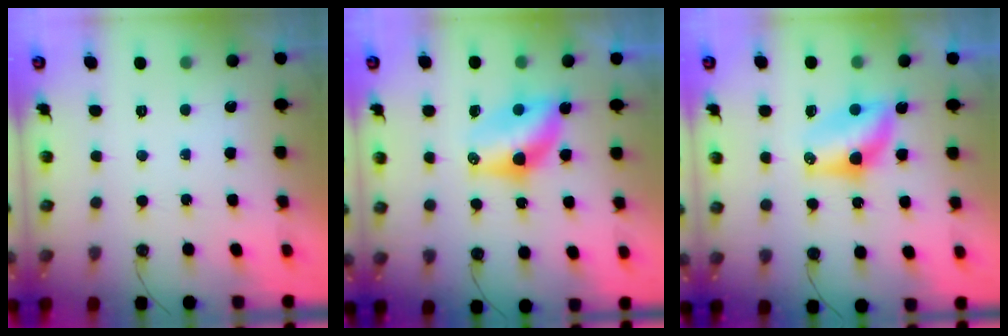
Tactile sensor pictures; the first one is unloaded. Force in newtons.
{"total": 7.8, "press": 7.7, "slide": 1.2}
{"total": 7.2, "press": 7.1, "slide": 1.2}